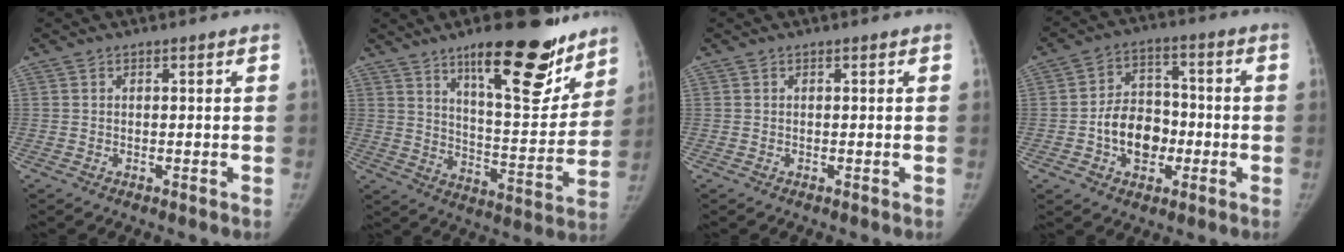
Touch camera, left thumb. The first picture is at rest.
{"total": 21.3, "force": [13.9, 6.5, 14.7], "torque": [-0.166, -0.083, 0.214]}
{"total": 0.0}
{"total": 11.1, "force": [-2.5, 8.4, 6.8], "torque": [-0.073, 0.027, -0.044]}